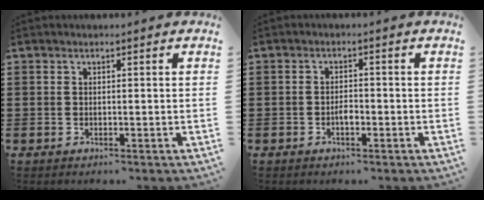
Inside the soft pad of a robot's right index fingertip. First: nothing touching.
{"total": 1.8, "force": [-0.8, 0.7, 1.5], "torque": [-0.029, 0.000, -0.014]}